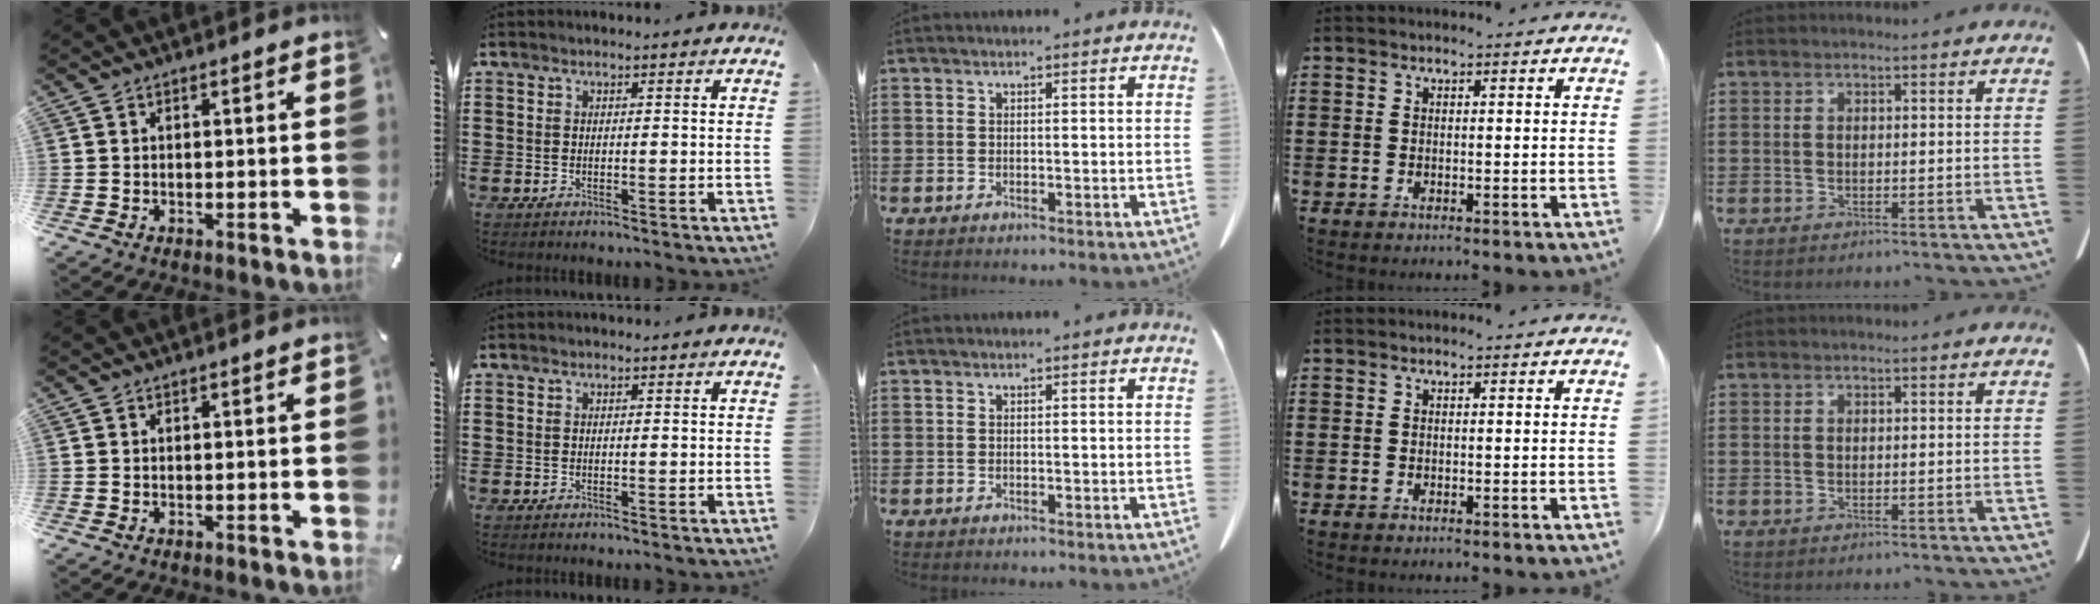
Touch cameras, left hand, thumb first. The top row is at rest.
{}